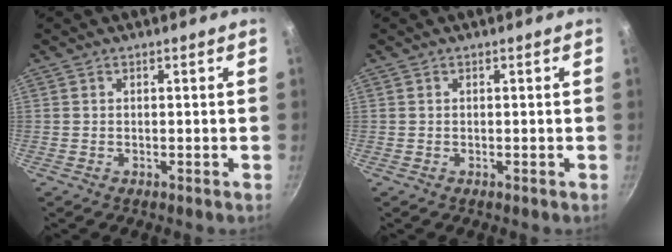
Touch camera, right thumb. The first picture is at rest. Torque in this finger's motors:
{"motor_torque": [-0.34, 0.00, -0.16, 0.37, 0.04]}